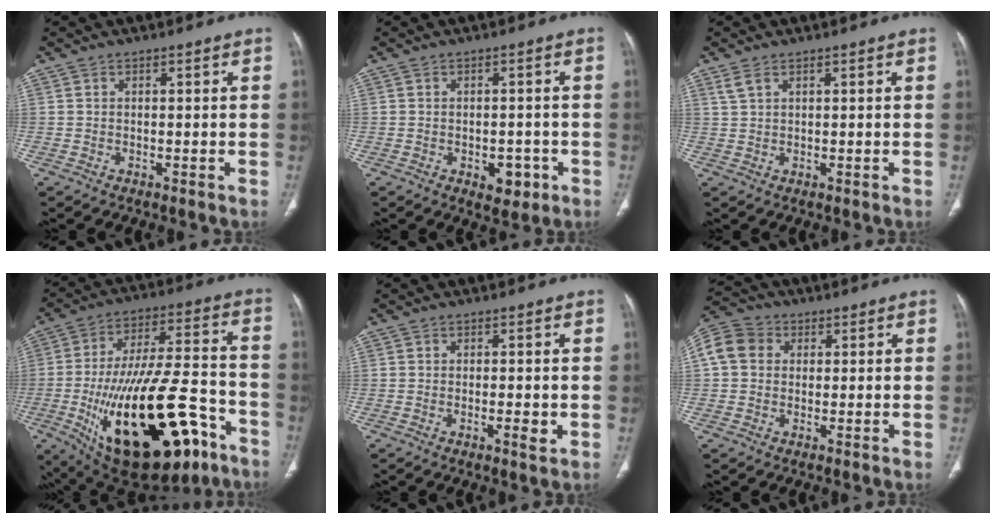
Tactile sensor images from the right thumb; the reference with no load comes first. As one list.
[{"total": 4.4, "force": [-1.7, 2.8, 3.0], "torque": [-0.018, 0.007, -0.015]}, {"total": 1.9, "force": [1.3, 0.8, 1.2], "torque": [-0.033, 0.007, 0.035]}, {"total": 31.5, "force": [-13.2, 13.3, 25.4], "torque": [-0.414, 0.049, -0.189]}, {"total": 2.7, "force": [-0.5, 0.8, 2.5], "torque": [-0.037, -0.003, -0.007]}, {"total": 8.6, "force": [1.9, 7.2, 4.4], "torque": [-0.078, 0.020, 0.026]}]